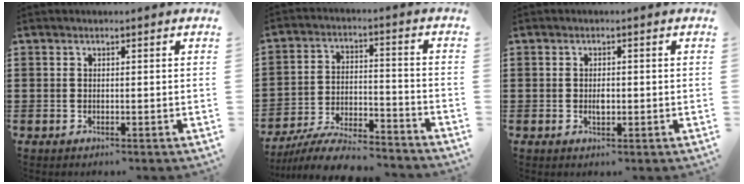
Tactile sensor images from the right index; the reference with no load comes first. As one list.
[{"total": 8.2, "force": [-7.6, 0.8, 2.9], "torque": [-0.055, 0.013, -0.147]}, {"total": 1.8, "force": [-0.2, 0.8, 1.6], "torque": [-0.031, 0.000, -0.003]}]